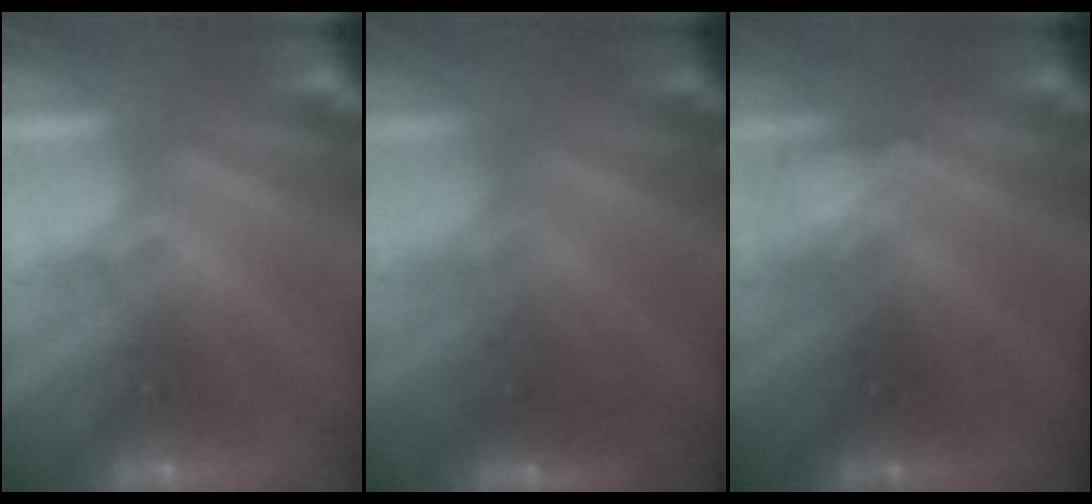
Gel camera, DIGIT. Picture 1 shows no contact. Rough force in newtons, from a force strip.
{"total": 1.5}
{"total": 2.4}